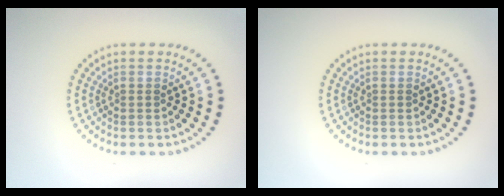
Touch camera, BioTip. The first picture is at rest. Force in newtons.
{"total": 0.0}